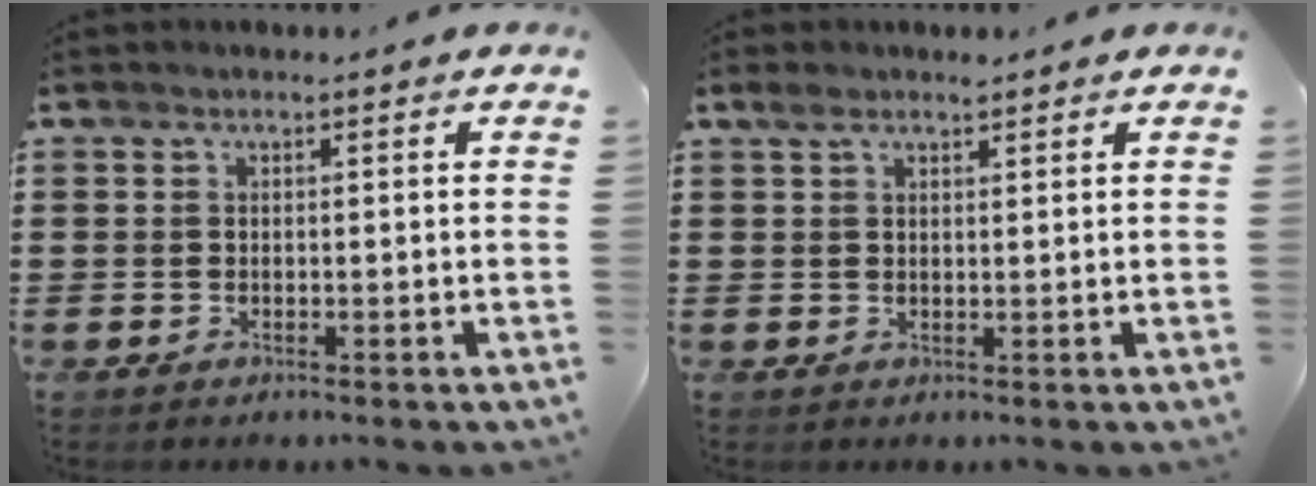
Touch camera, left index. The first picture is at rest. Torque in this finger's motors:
{"motor_torque": [0.60, -0.46, 0.03, 0.03]}